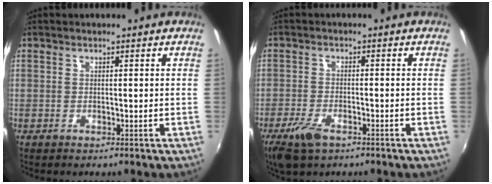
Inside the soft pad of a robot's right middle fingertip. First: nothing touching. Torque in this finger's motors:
{"motor_torque": [0.32, -0.27, 0.11, 0.08]}